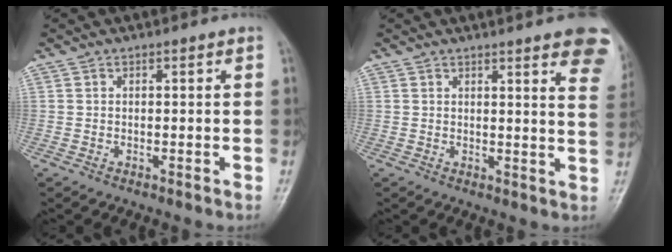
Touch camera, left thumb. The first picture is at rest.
{"total": 12.6, "force": [8.1, 2.4, 9.4], "torque": [-0.089, -0.031, 0.075]}